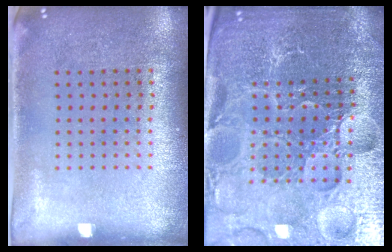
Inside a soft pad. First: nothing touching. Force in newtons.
{"total": 5.3, "press": 5.0, "slide": 1.7}